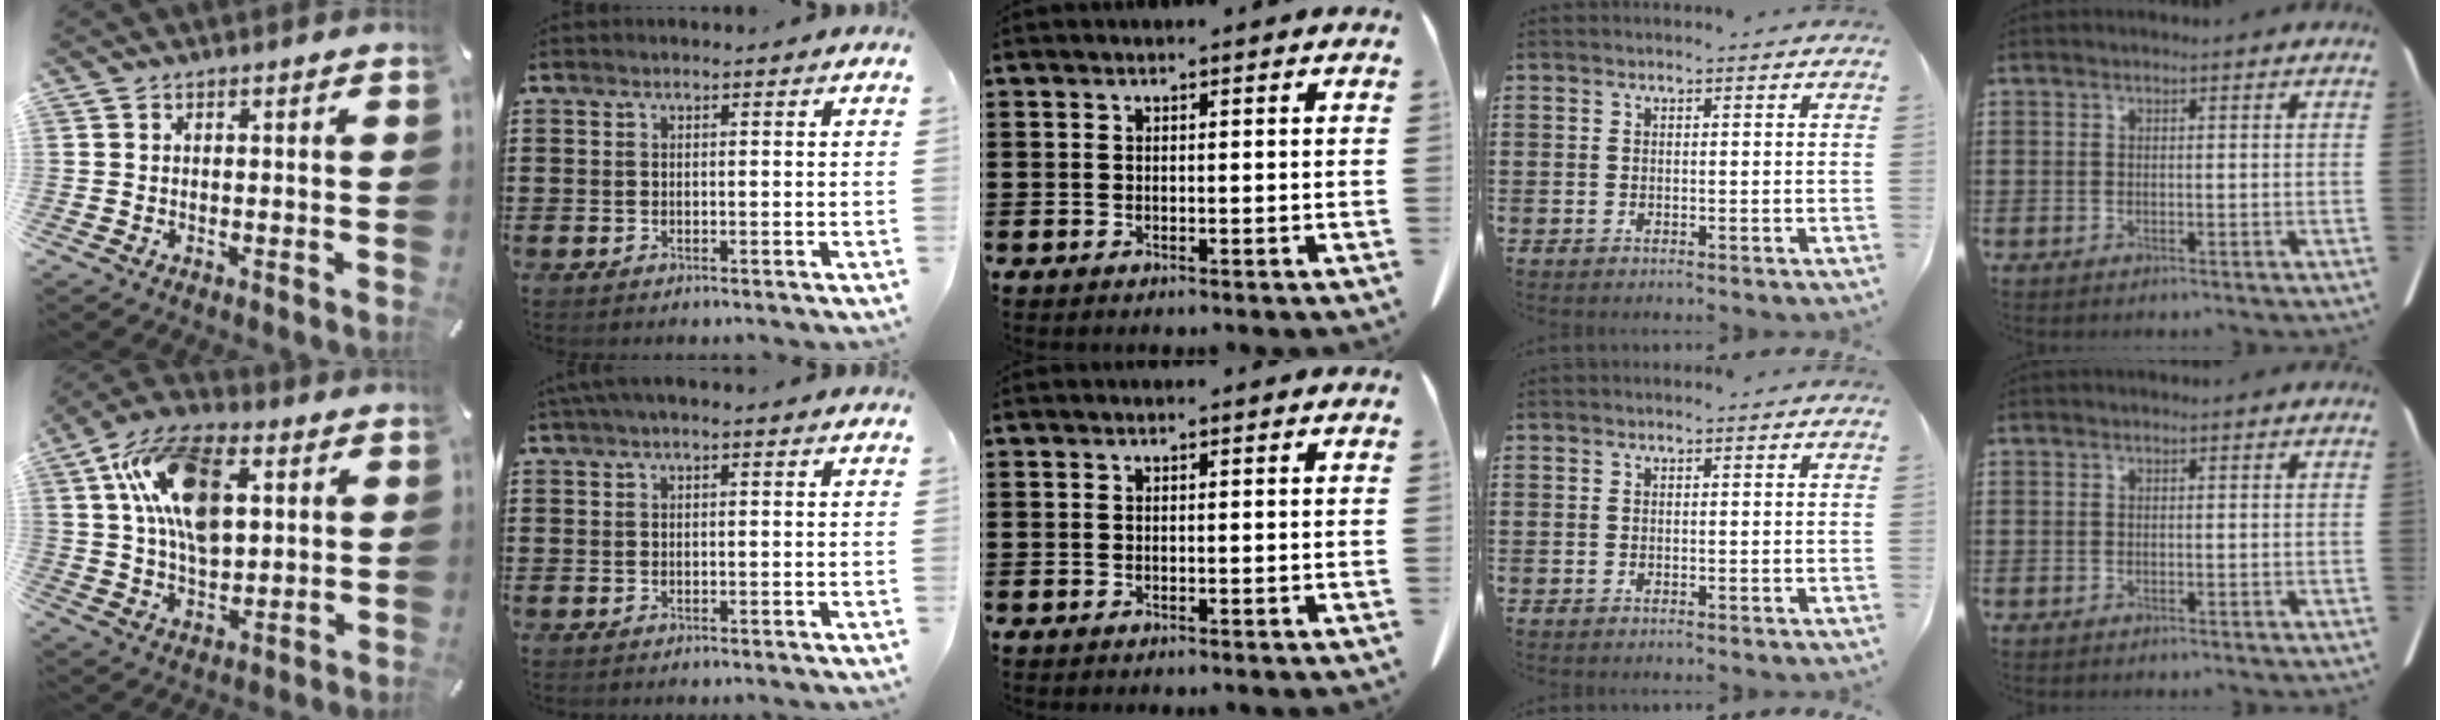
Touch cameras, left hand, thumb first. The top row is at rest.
{"thumb": {"total": 17.6, "force": [5.1, 10.8, 12.8], "torque": [-0.249, 0.009, 0.092]}, "index": {"total": 1.1, "force": [0.5, 0.1, 1.0], "torque": [-0.021, -0.001, 0.010]}}